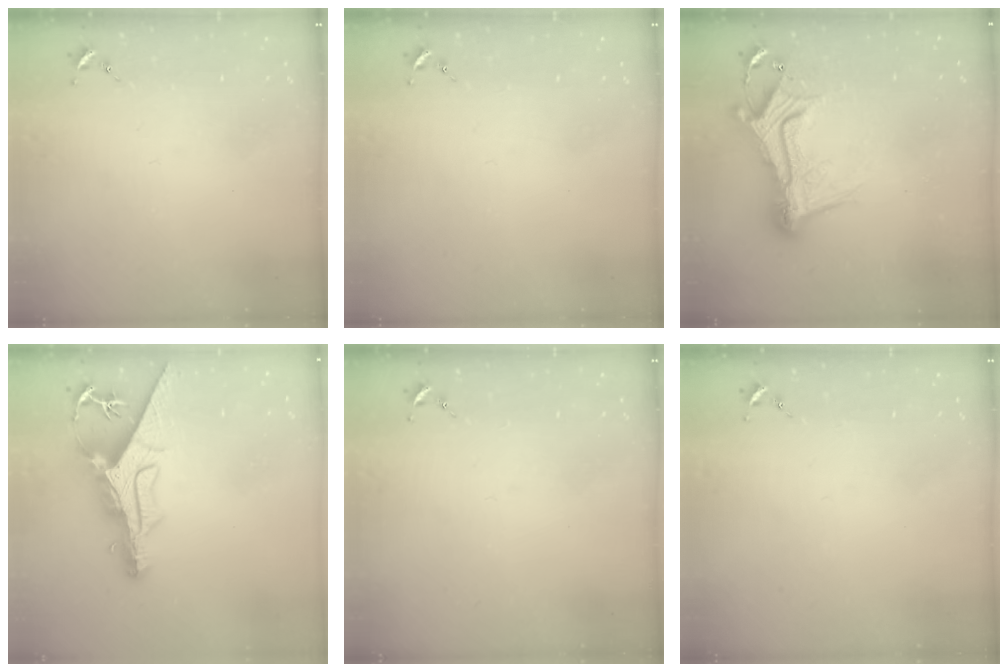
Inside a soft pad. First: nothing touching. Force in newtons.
{"total": 0.0}
{"total": 16.3, "press": 16.2, "slide": 1.3}
{"total": 12.6, "press": 12.5, "slide": 1.4}
{"total": 0.0}
{"total": 0.0}